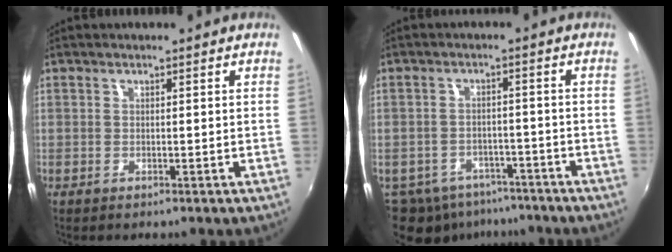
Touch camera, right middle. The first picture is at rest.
{"total": 14.3, "force": [-10.0, 8.6, 5.6], "torque": [-0.150, -0.013, -0.133]}